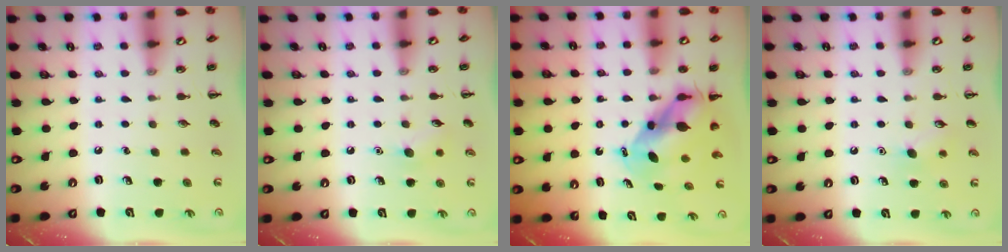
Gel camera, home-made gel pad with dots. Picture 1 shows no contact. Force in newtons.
{"total": 6.7, "press": 6.5, "slide": 1.8}
{"total": 6.6, "press": 6.3, "slide": 1.8}
{"total": 7.2, "press": 6.9, "slide": 1.9}